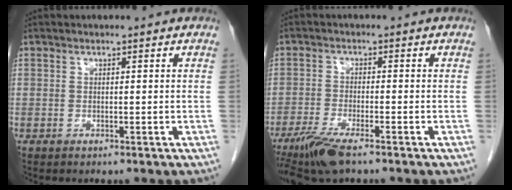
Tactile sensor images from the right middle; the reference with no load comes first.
{"total": 6.5, "force": [-4.7, 0.8, 4.4], "torque": [-0.086, -0.017, -0.086]}